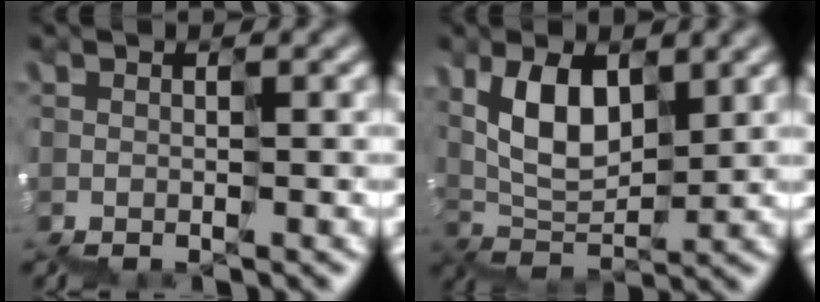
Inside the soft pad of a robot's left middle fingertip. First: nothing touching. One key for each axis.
{"total": 3.4, "fx": 2.3, "fy": 1.7, "fz": 1.8, "tx": -0.053, "ty": 0.016, "tz": 0.047}